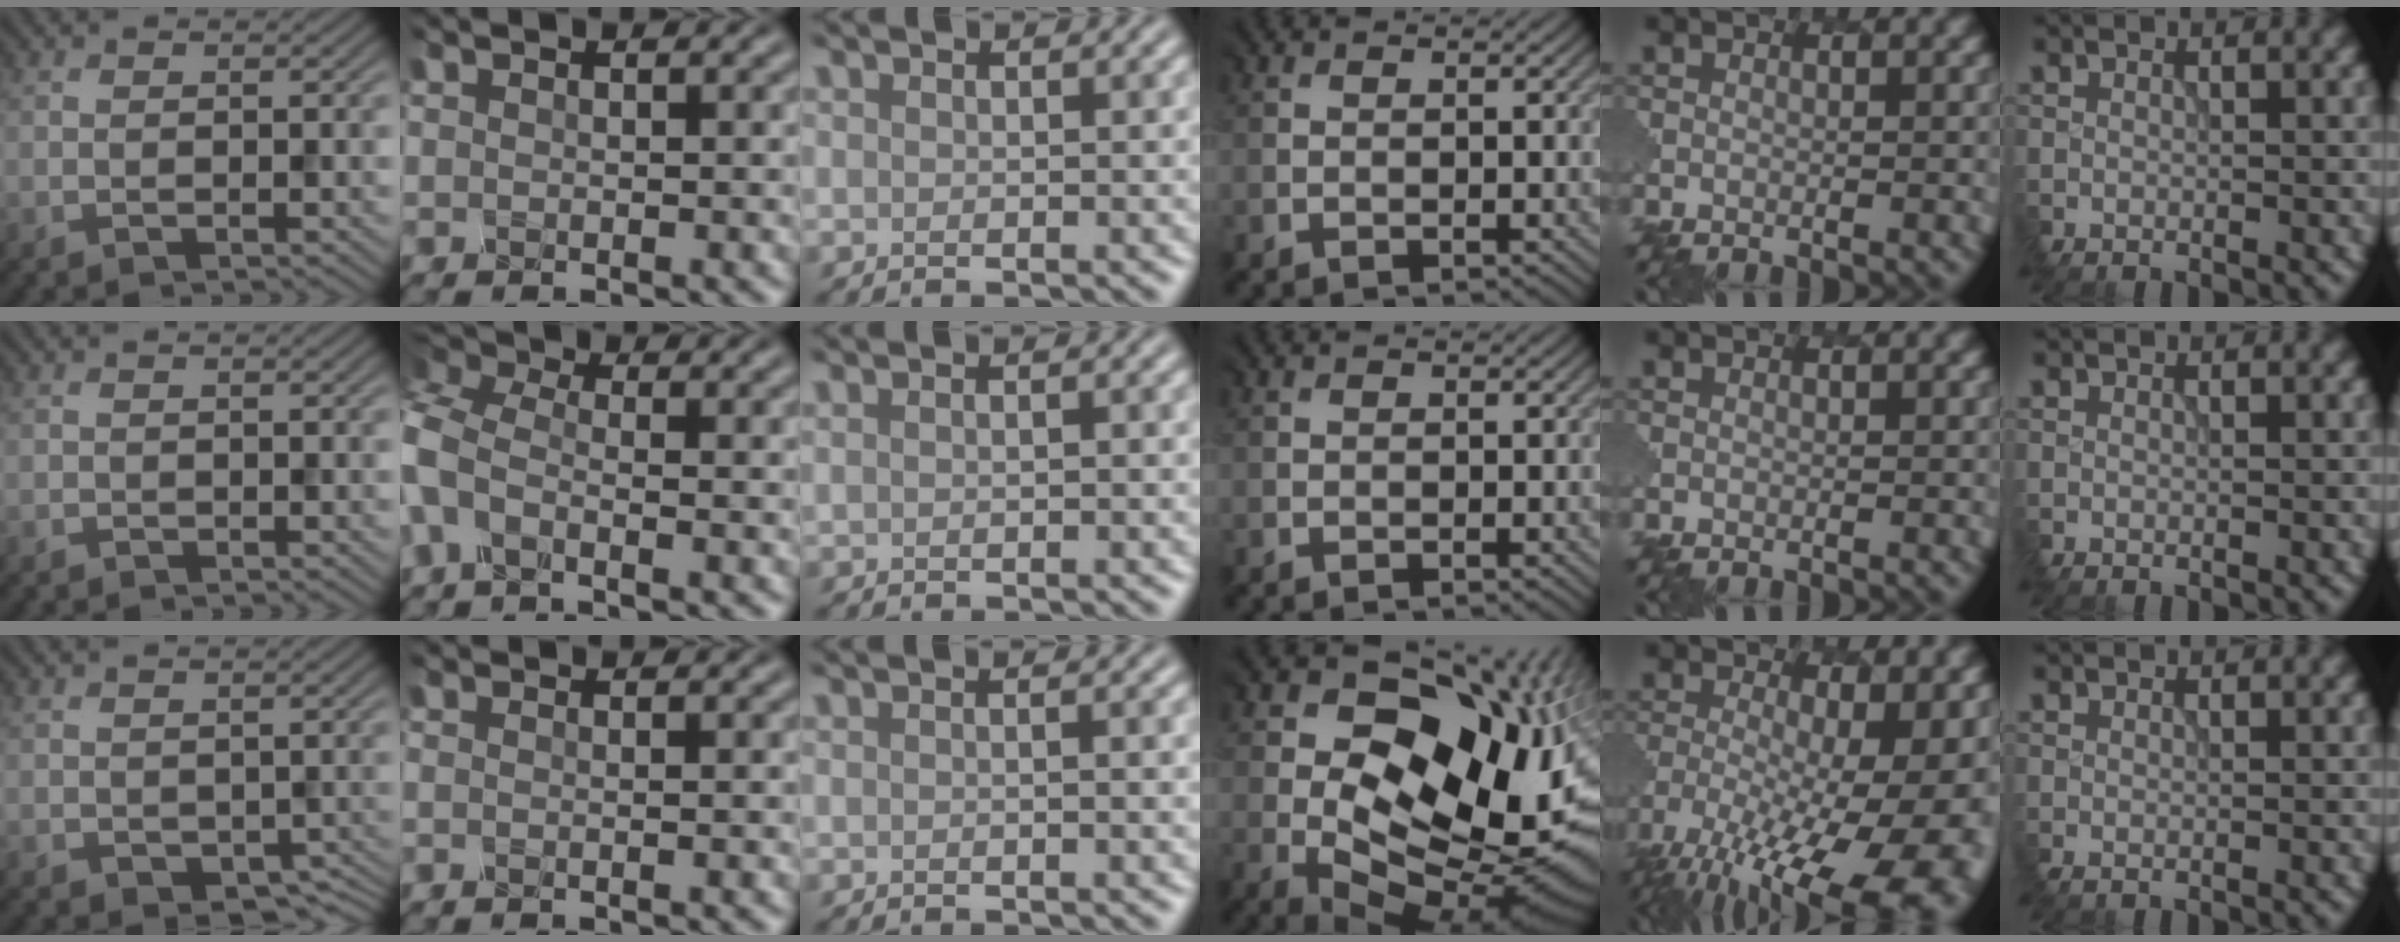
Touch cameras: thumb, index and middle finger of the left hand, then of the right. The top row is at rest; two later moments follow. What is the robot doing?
{"motion": "disassemble", "object": "battery cover"}